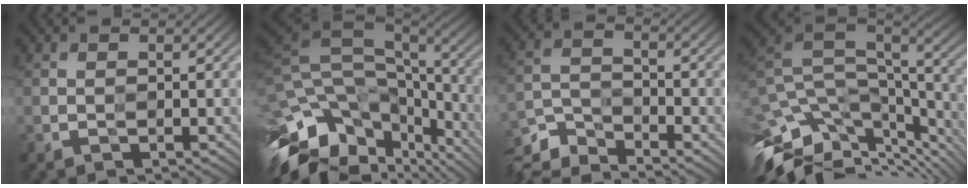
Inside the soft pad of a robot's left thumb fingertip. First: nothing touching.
{"total": 15.9, "force": [-8.2, 8.8, 10.3], "torque": [-0.259, -0.019, -0.131]}
{"total": 6.5, "force": [-5.9, 1.7, 2.2], "torque": [-0.056, -0.012, -0.130]}
{"total": 14.1, "force": [-7.4, 5.5, 10.6], "torque": [-0.253, 0.001, -0.119]}